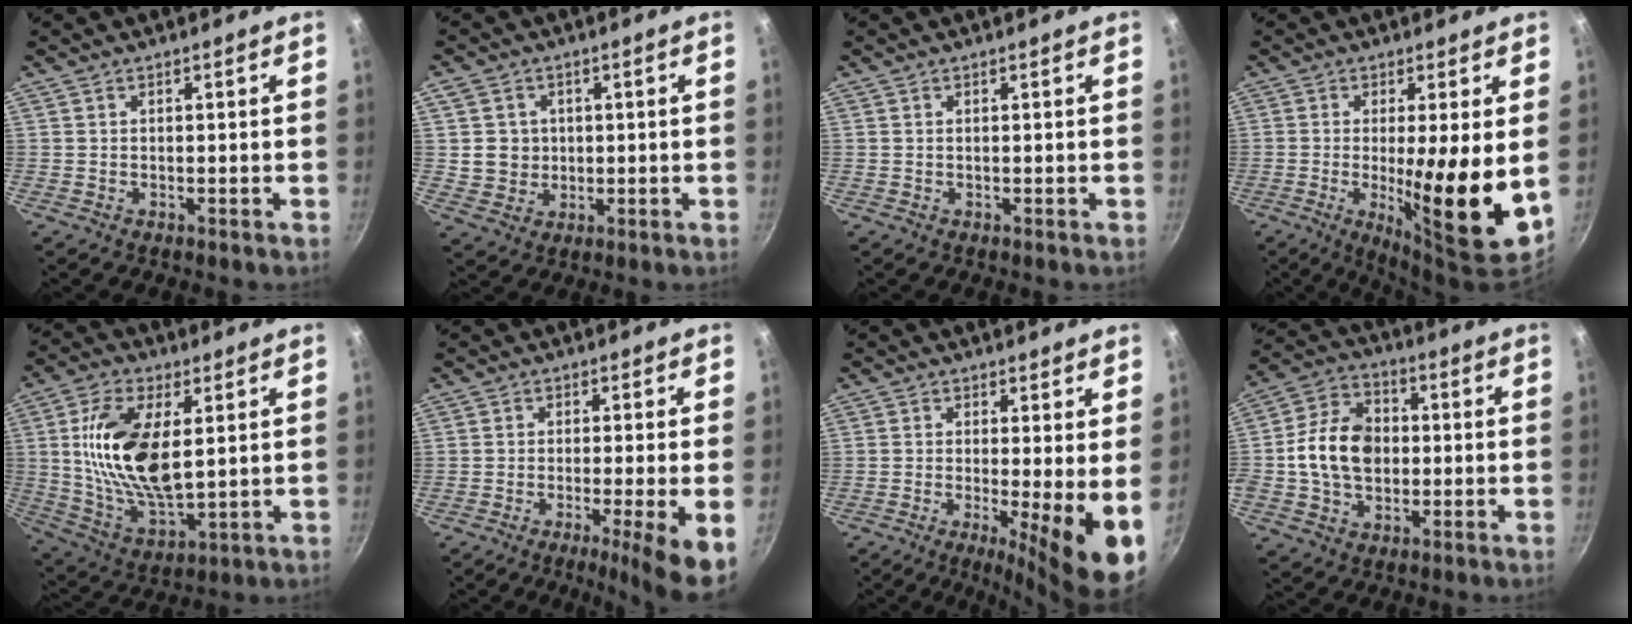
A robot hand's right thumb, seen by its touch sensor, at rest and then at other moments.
{"total": 5.6, "force": [0.8, 5.2, 1.6], "torque": [-0.003, 0.006, 0.020]}
{"total": 0.0}
{"total": 14.1, "force": [-0.8, 2.2, 13.9], "torque": [-0.218, -0.020, -0.008]}
{"total": 17.6, "force": [3.3, 8.6, 15.0], "torque": [-0.277, -0.013, 0.068]}
{"total": 8.4, "force": [-3.2, 0.2, 7.8], "torque": [-0.122, 0.002, -0.050]}
{"total": 10.7, "force": [-1.4, 1.8, 10.4], "torque": [-0.146, -0.018, -0.021]}
{"total": 13.5, "force": [-0.3, 10.1, 9.0], "torque": [-0.140, 0.020, -0.018]}